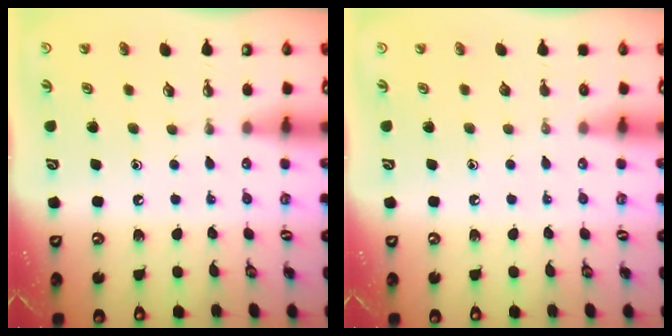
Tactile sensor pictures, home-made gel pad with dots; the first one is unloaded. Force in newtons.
{"total": 0.0}